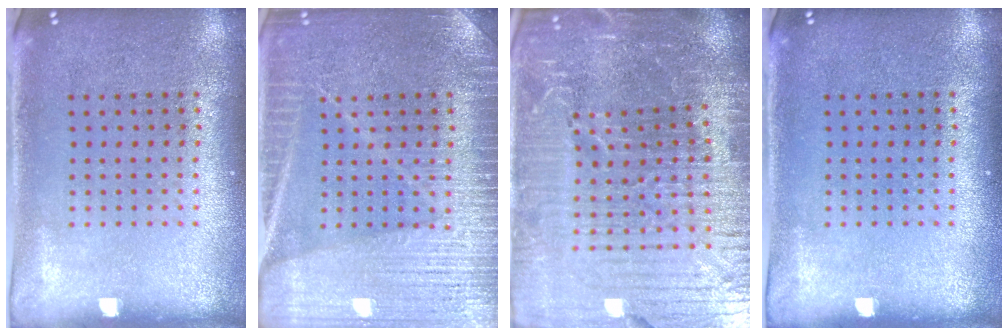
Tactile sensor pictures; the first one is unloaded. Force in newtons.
{"total": 3.7, "press": 3.7, "slide": 0.6}
{"total": 7.1, "press": 6.1, "slide": 3.6}
{"total": 0.0}